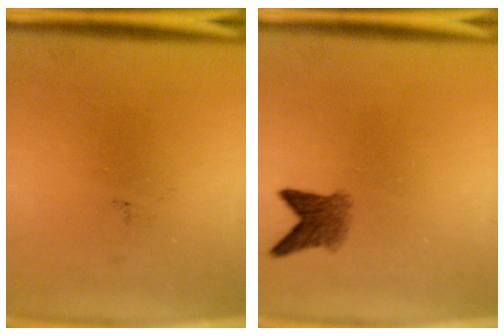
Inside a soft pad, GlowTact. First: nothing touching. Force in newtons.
{"total": 3.1}